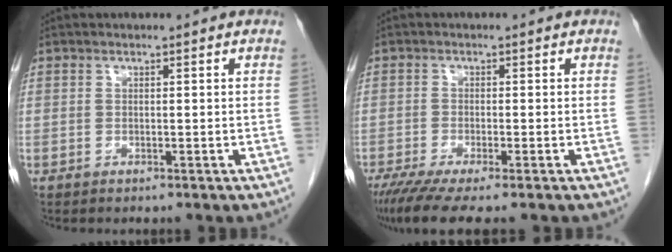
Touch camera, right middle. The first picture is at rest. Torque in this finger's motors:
{"motor_torque": [1.06, -0.86, 0.24, 0.11]}